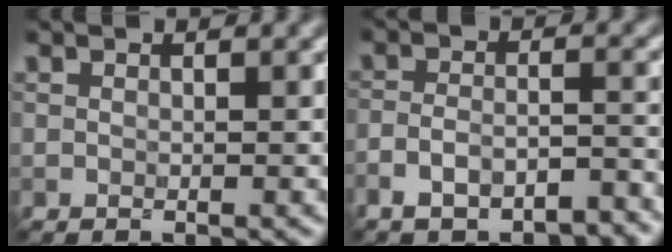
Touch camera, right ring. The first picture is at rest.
{"total": 6.2, "force": [-5.2, 1.9, 2.8], "torque": [-0.047, 0.000, -0.082]}